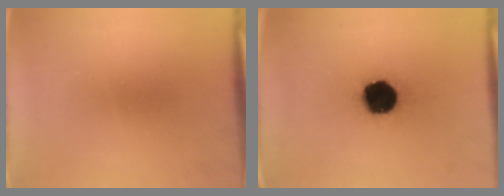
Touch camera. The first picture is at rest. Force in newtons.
{"total": 17.5}